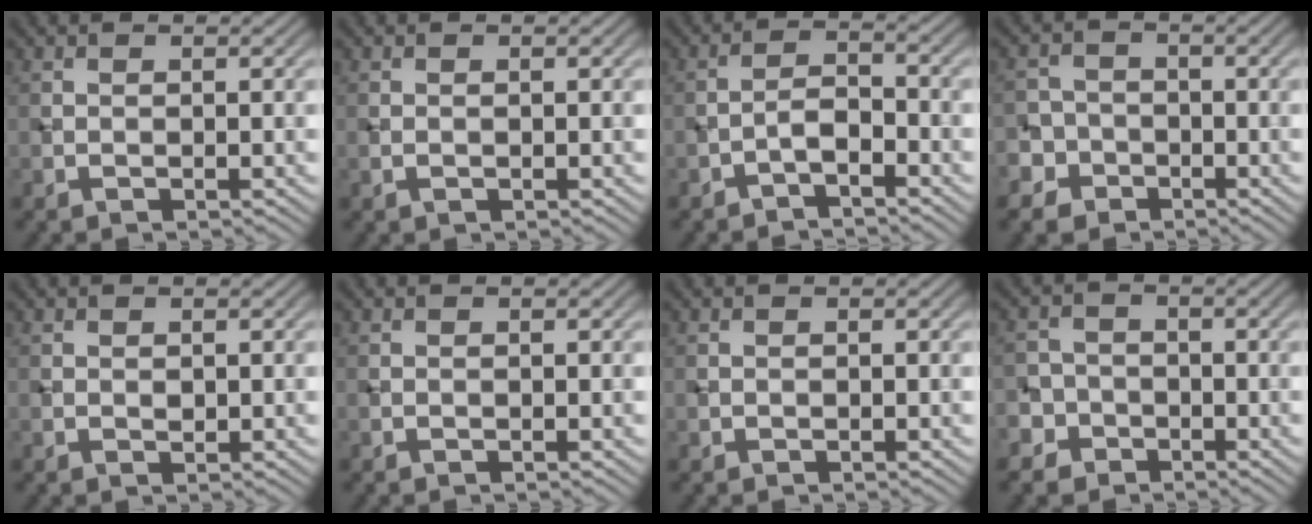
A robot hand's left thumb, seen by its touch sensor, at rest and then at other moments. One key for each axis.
{"total": 0.5, "fx": -0.2, "fy": 0.3, "fz": 0.4, "tx": -0.007, "ty": 0.000, "tz": -0.001}
{"total": 2.6, "fx": -2.0, "fy": 0.8, "fz": 1.5, "tx": -0.029, "ty": 0.011, "tz": -0.044}
{"total": 4.5, "fx": -2.4, "fy": 3.8, "fz": 0.6, "tx": -0.002, "ty": 0.004, "tz": -0.065}
{"total": 0.5, "fx": 0.2, "fy": 0.4, "fz": 0.3, "tx": -0.006, "ty": 0.001, "tz": 0.004}
{"total": 0.0}
{"total": 0.0}
{"total": 3.9, "fx": -2.1, "fy": 3.3, "fz": 0.4, "tx": 0.004, "ty": 0.004, "tz": -0.057}